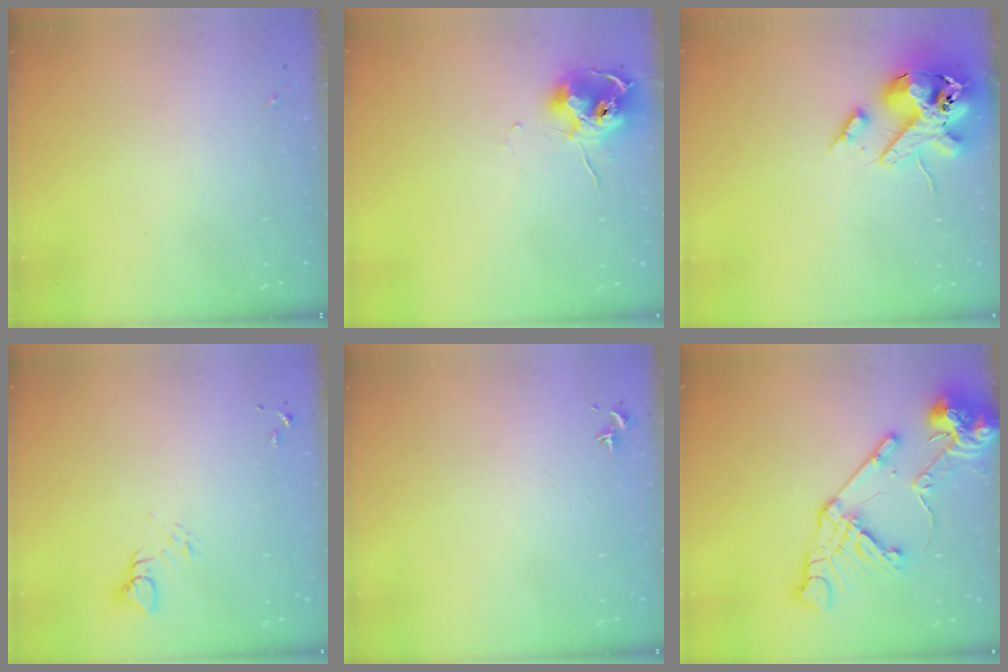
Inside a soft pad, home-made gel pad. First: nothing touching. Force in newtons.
{"total": 10.6, "press": 10.5, "slide": 0.8}
{"total": 17.7, "press": 17.4, "slide": 2.9}
{"total": 3.8, "press": 3.8, "slide": 0.2}
{"total": 0.7, "press": 0.5, "slide": 0.4}
{"total": 17.1, "press": 16.9, "slide": 2.3}